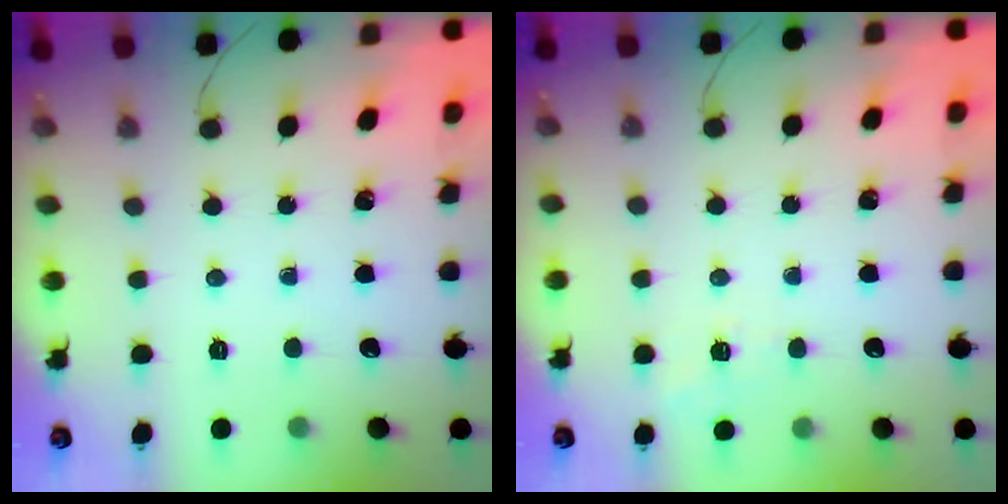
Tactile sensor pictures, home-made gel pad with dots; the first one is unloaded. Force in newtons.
{"total": 5.6, "press": 5.3, "slide": 1.8}